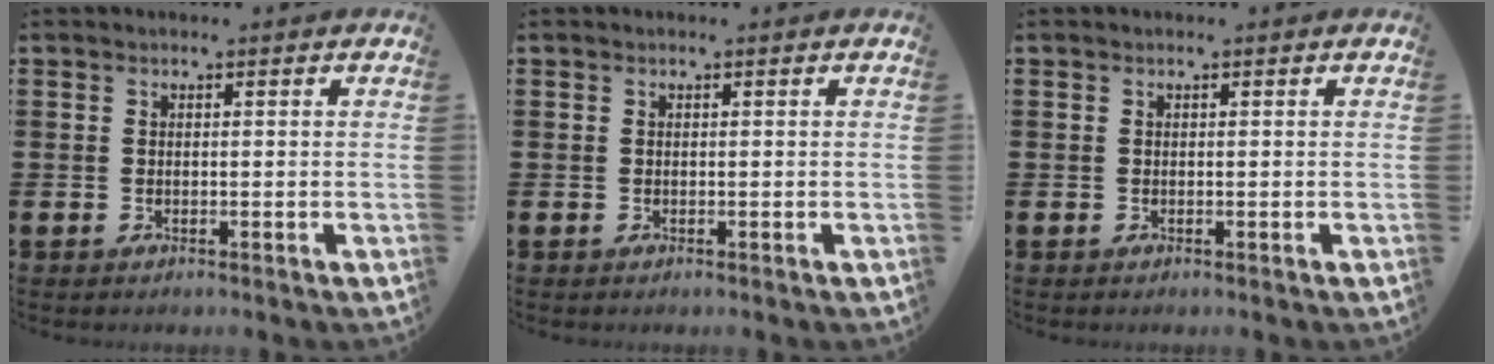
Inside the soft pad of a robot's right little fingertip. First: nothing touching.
{"total": 0.0}
{"total": 0.0}